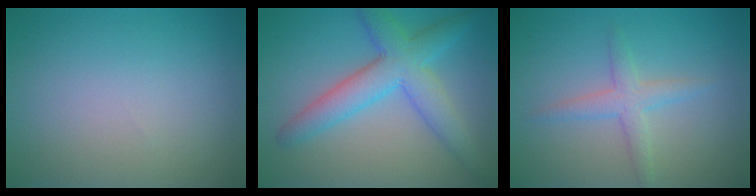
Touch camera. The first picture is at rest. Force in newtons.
{"total": 5.7, "press": 5.7, "slide": 0.2}
{"total": 2.3, "press": 2.3, "slide": 0.1}